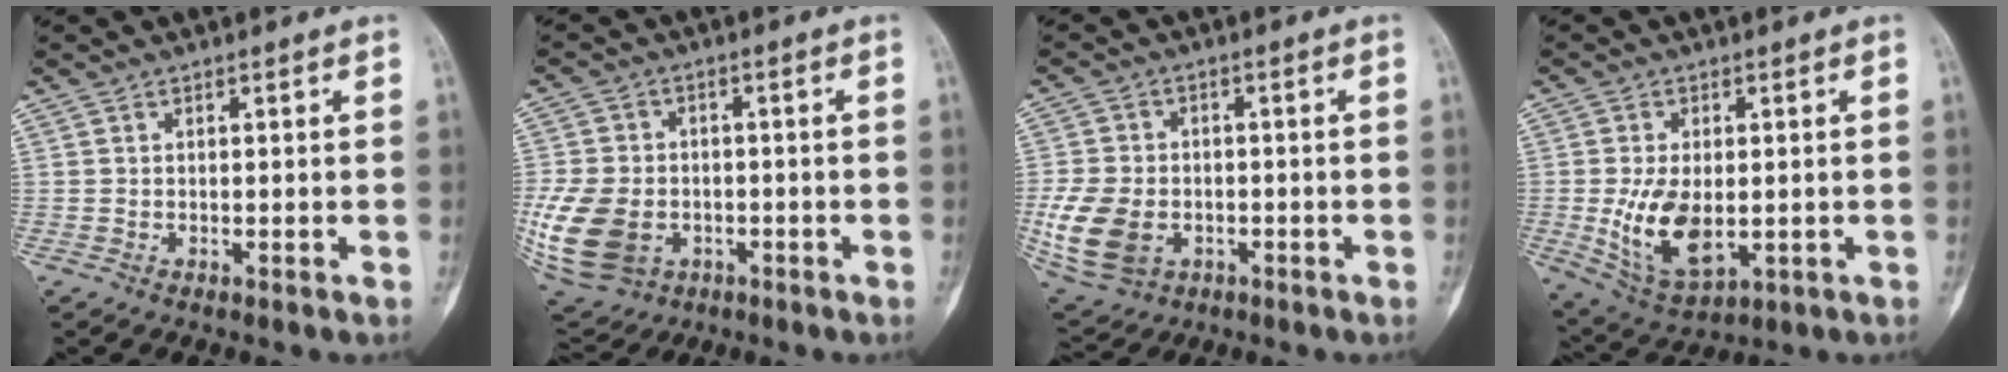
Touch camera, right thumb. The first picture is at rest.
{"total": 17.5, "force": [-4.4, 13.1, 10.8], "torque": [-0.250, -0.003, -0.062]}
{"total": 12.1, "force": [-3.1, 8.7, 7.8], "torque": [-0.156, 0.004, -0.046]}
{"total": 11.3, "force": [-1.1, 6.5, 9.2], "torque": [-0.161, -0.011, -0.001]}